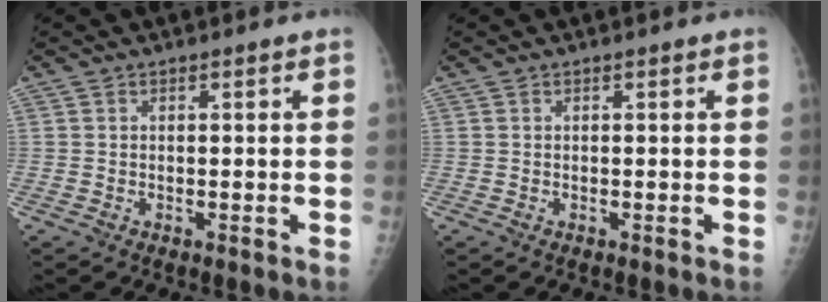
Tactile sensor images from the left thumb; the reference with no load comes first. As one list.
[{"total": 0.0}]